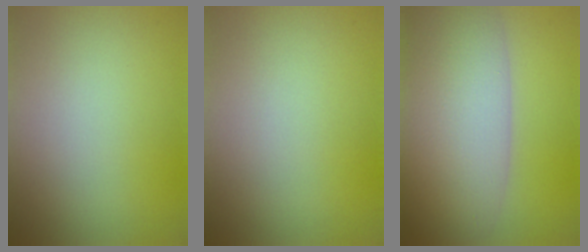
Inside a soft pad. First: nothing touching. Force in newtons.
{"total": 0.0}
{"total": 11.7, "press": 11.7, "slide": 0.7}